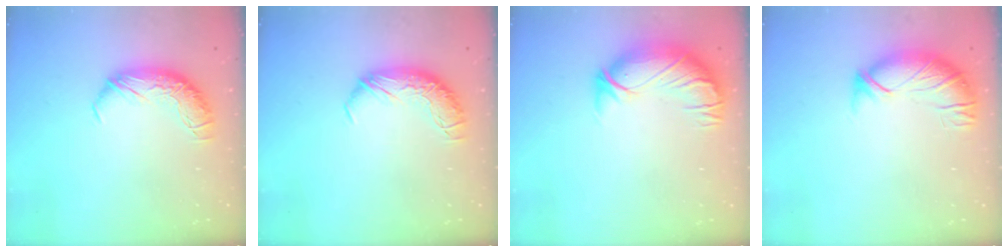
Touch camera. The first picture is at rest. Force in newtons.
{"total": 0.0}
{"total": 2.9, "press": 0.4, "slide": 2.9}
{"total": 3.2, "press": 2.1, "slide": 2.5}